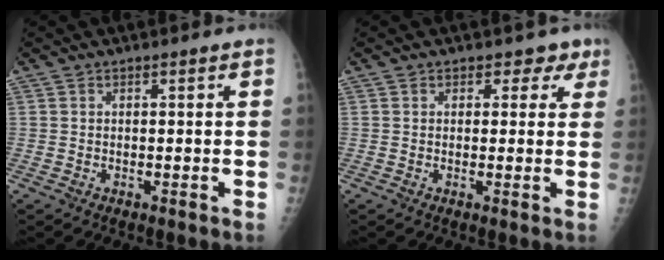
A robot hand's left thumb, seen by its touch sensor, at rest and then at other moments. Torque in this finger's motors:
{"motor_torque": [-0.03, 0.11, -0.29, -0.19, 0.01]}